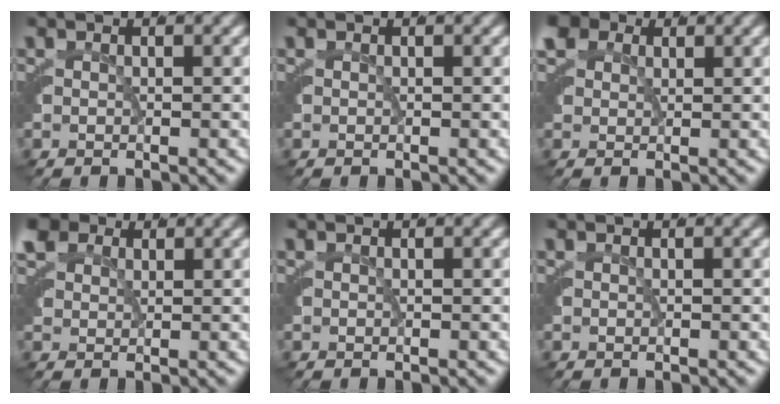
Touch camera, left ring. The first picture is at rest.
{"total": 0.0}
{"total": 2.9, "force": [1.5, 2.2, 1.1], "torque": [-0.045, -0.004, 0.026]}
{"total": 2.2, "force": [1.6, 1.3, 0.8], "torque": [-0.031, -0.001, 0.031]}
{"total": 0.0}
{"total": 0.0}